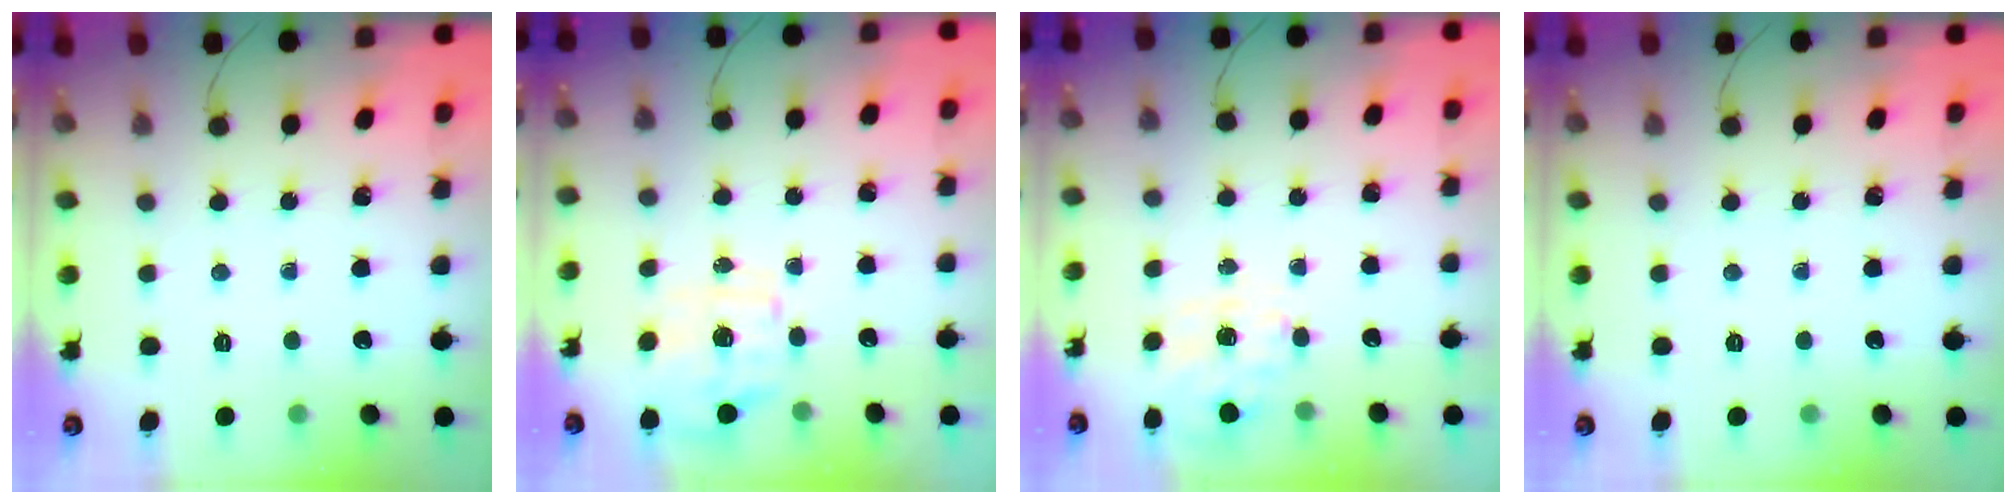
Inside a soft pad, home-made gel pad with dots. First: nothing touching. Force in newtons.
{"total": 2.4, "press": 2.1, "slide": 1.2}
{"total": 7.8, "press": 7.7, "slide": 0.9}
{"total": 0.0}